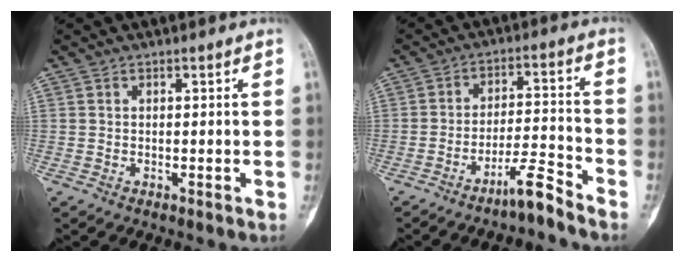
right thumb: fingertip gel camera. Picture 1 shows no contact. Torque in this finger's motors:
{"motor_torque": [1.98, 0.72, 1.19, -1.48, 0.37]}